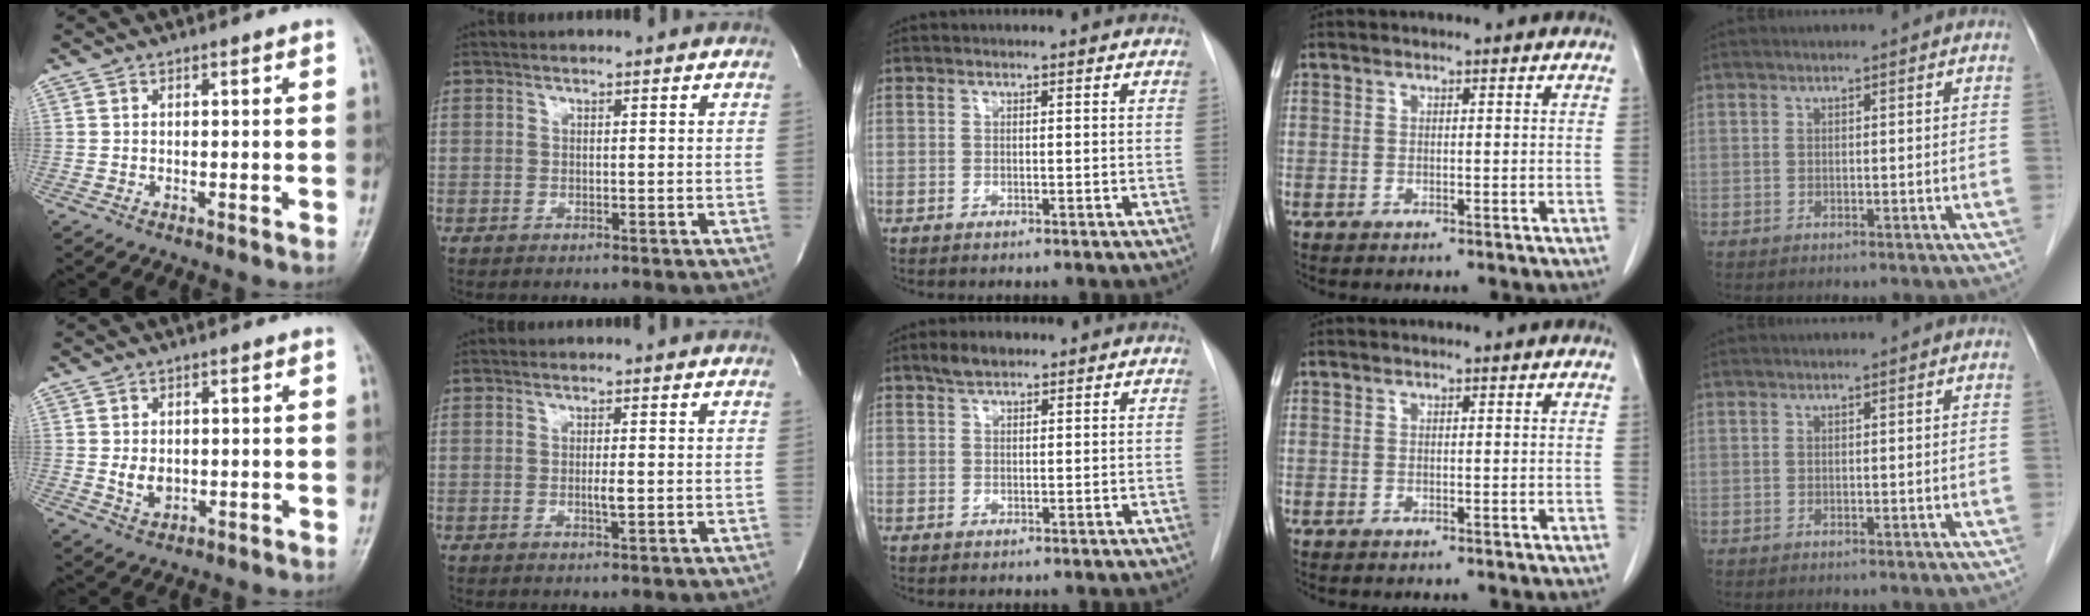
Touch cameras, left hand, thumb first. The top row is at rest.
{"thumb": {"total": 3.7, "force": [0.2, 2.7, 2.6], "torque": [-0.034, -0.008, 0.009]}, "index": {"total": 1.4, "force": [-0.4, 0.1, 1.4], "torque": [-0.027, -0.007, -0.007]}, "middle": {"total": 3.0, "force": [2.2, 1.2, 1.5], "torque": [-0.031, 0.009, 0.038]}}